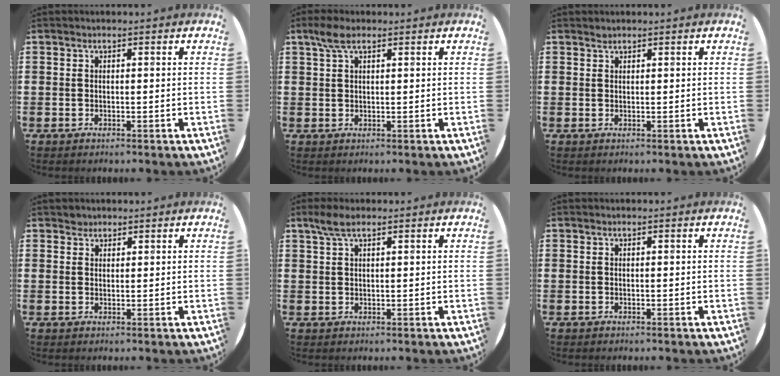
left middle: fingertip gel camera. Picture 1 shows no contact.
{"total": 2.9, "force": [1.8, 1.1, 2.0], "torque": [-0.044, 0.006, 0.032]}
{"total": 0.5, "force": [0.5, 0.0, -0.1], "torque": [0.001, 0.002, 0.010]}
{"total": 1.3, "force": [1.1, 0.6, 0.0], "torque": [0.006, -0.002, 0.021]}
{"total": 2.8, "force": [2.0, 0.8, 1.8], "torque": [-0.040, 0.004, 0.036]}
{"total": 0.0}